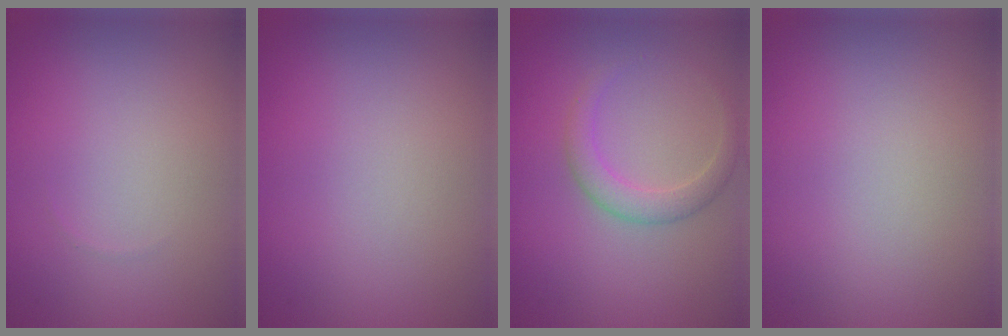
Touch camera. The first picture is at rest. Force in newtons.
{"total": 0.0}
{"total": 2.3, "press": 2.3, "slide": 0.1}
{"total": 0.0}